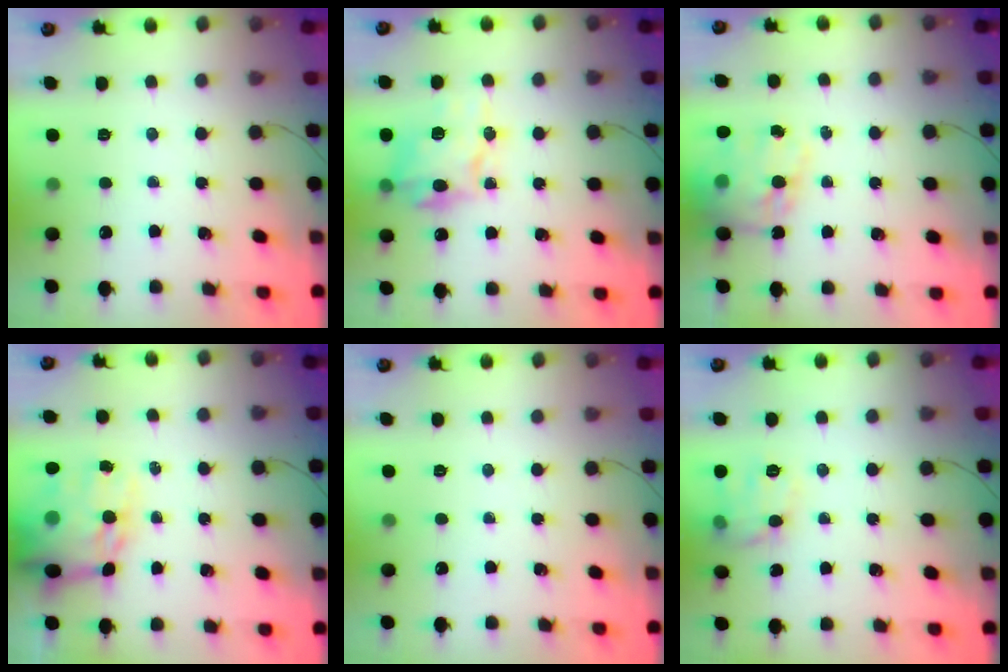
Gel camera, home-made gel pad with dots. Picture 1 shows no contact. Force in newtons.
{"total": 14.3, "press": 14.2, "slide": 0.6}
{"total": 16.5, "press": 16.0, "slide": 4.3}
{"total": 16.2, "press": 15.7, "slide": 4.0}
{"total": 0.0}
{"total": 10.7, "press": 10.7, "slide": 1.0}